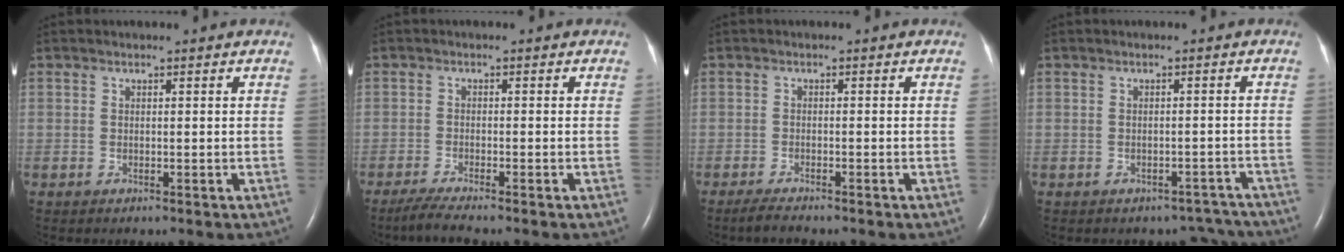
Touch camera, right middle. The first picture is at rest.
{"total": 3.4, "force": [-2.8, -0.4, 1.8], "torque": [-0.045, -0.011, -0.057]}
{"total": 2.3, "force": [-2.0, 0.1, 1.1], "torque": [-0.034, -0.008, -0.036]}
{"total": 5.0, "force": [-4.4, 2.3, -0.5], "torque": [0.023, 0.024, -0.042]}